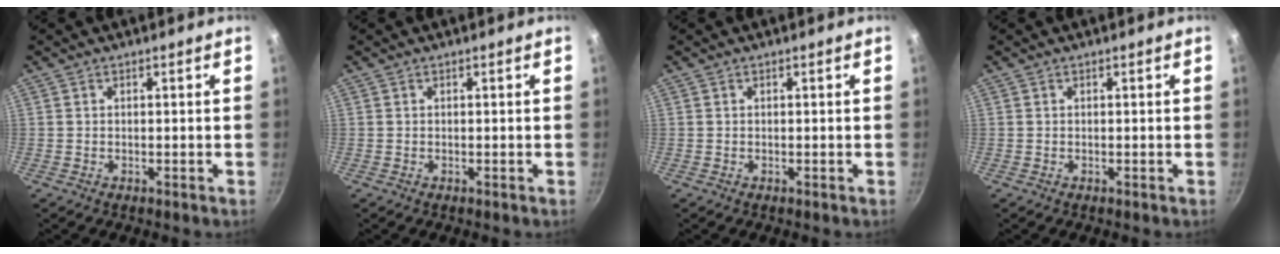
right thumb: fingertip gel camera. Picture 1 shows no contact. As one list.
[{"total": 0.0}, {"total": 0.0}, {"total": 0.0}]